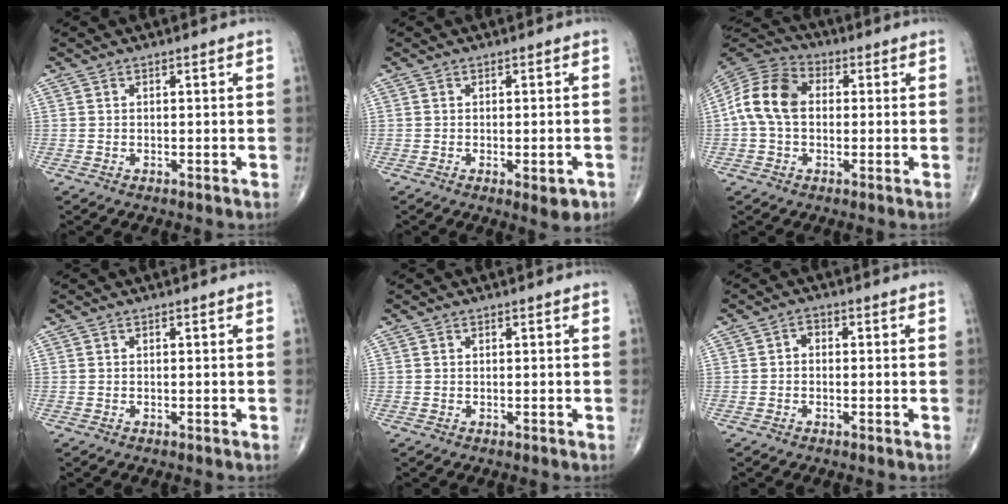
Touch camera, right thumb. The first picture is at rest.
{"total": 4.1, "force": [-1.6, 1.5, 3.5], "torque": [-0.033, -0.003, -0.013]}
{"total": 11.5, "force": [0.4, 8.1, 8.1], "torque": [-0.154, 0.032, -0.004]}
{"total": 0.0}
{"total": 0.0}
{"total": 1.8, "force": [-0.1, 1.4, 1.2], "torque": [-0.005, 0.010, -0.010]}